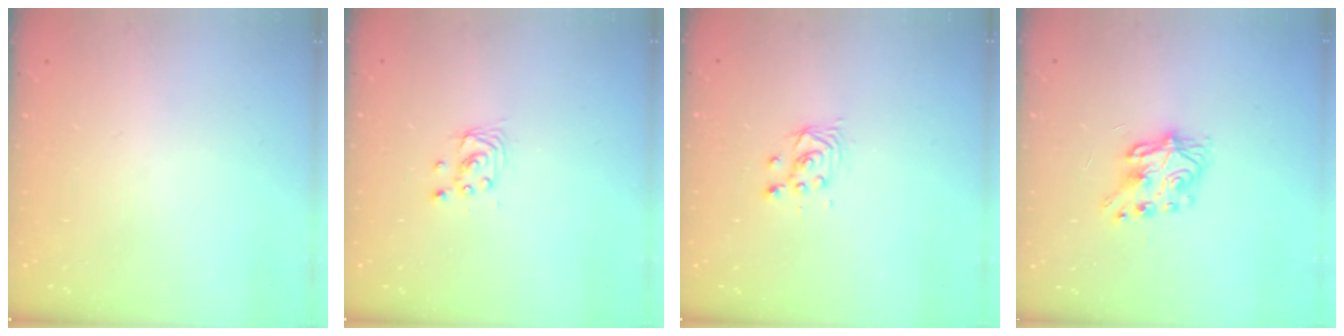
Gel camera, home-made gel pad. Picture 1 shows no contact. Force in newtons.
{"total": 2.9, "press": 2.9, "slide": 0.2}
{"total": 2.9, "press": 2.9, "slide": 0.1}
{"total": 7.1, "press": 7.1, "slide": 0.4}